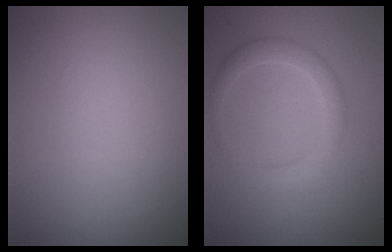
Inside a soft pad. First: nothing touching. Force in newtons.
{"total": 2.2, "press": 2.2, "slide": 0.2}